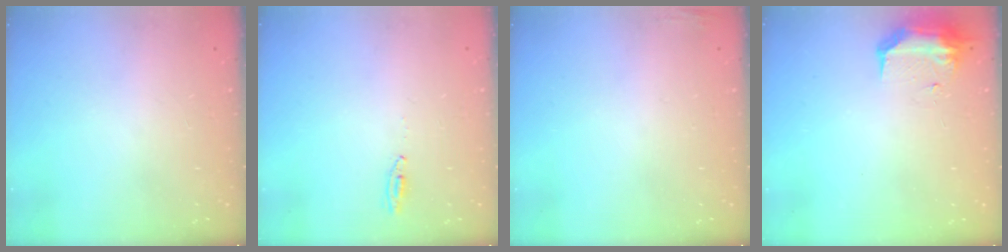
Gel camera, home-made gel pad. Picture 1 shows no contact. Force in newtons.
{"total": 2.9, "press": 2.7, "slide": 1.1}
{"total": 3.8, "press": 3.7, "slide": 1.0}
{"total": 8.4, "press": 8.3, "slide": 1.4}